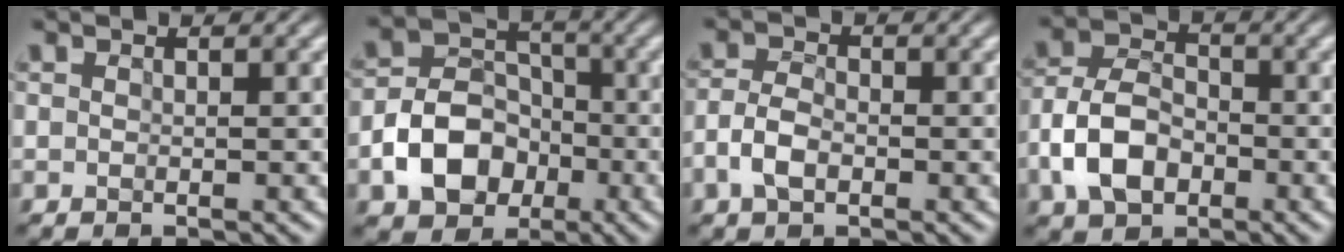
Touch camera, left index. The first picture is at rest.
{"total": 6.8, "force": [-2.7, 4.9, 3.9], "torque": [-0.068, 0.000, -0.048]}
{"total": 2.8, "force": [-1.4, 1.5, 2.0], "torque": [-0.044, 0.007, -0.028]}
{"total": 5.9, "force": [-2.4, 3.8, 3.8], "torque": [-0.078, 0.007, -0.048]}